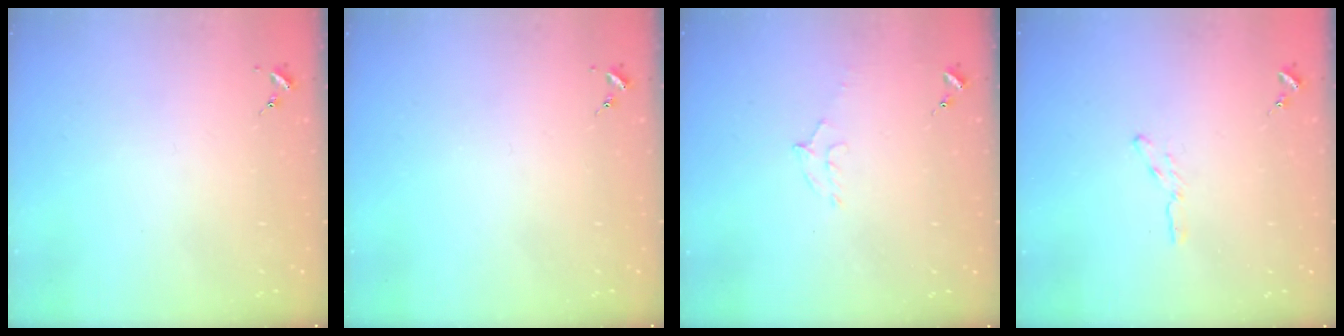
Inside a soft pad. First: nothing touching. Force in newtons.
{"total": 0.0}
{"total": 6.2, "press": 6.1, "slide": 1.1}
{"total": 3.0, "press": 3.0, "slide": 0.3}